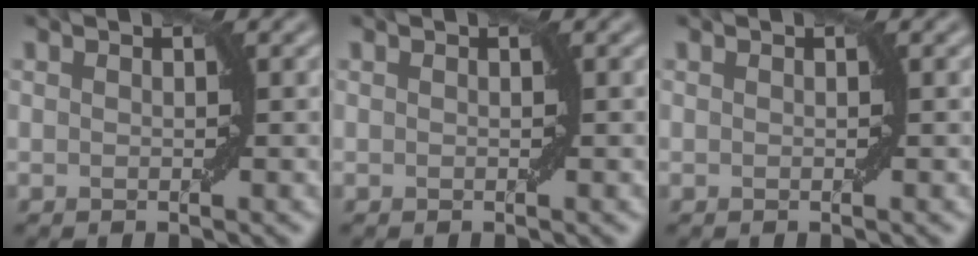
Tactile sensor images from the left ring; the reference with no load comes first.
{"total": 0.0}
{"total": 0.0}